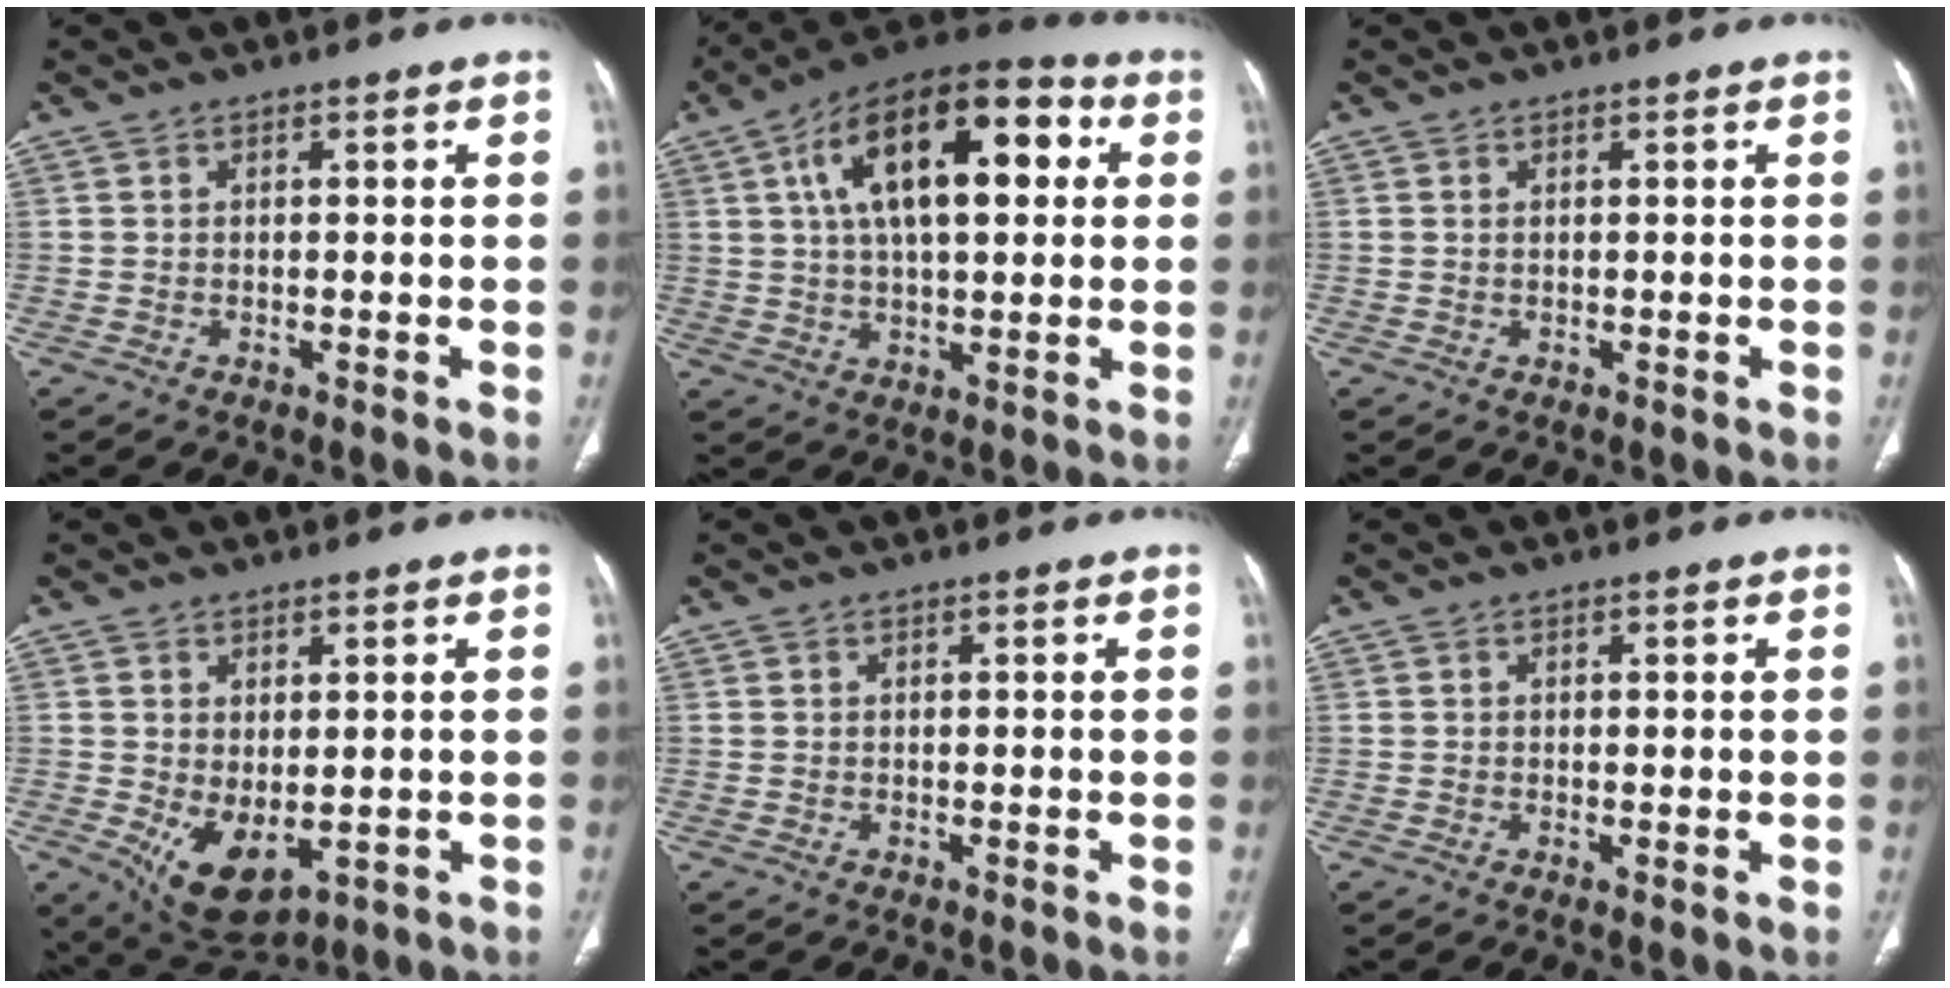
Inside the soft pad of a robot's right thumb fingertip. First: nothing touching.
{"total": 21.0, "force": [5.6, 9.9, 17.7], "torque": [-0.266, 0.019, 0.080]}
{"total": 0.0}
{"total": 8.4, "force": [-1.4, 4.7, 6.9], "torque": [-0.105, -0.011, 0.004]}
{"total": 0.0}
{"total": 0.6, "force": [0.0, 0.2, 0.5], "torque": [-0.014, -0.004, -0.001]}